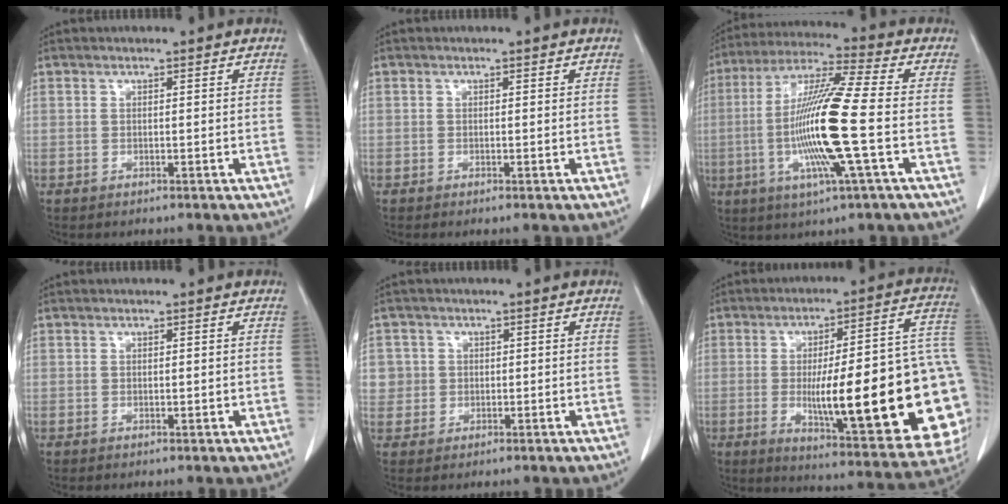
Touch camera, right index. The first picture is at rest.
{"total": 0.0}
{"total": 16.1, "force": [-2.7, -0.3, 15.9], "torque": [-0.317, -0.008, -0.062]}
{"total": 0.6, "force": [0.1, 0.3, 0.5], "torque": [-0.009, -0.002, 0.004]}
{"total": 3.6, "force": [0.6, 3.5, -0.1], "torque": [0.022, 0.007, 0.011]}
{"total": 29.5, "force": [-4.4, 4.6, 28.9], "torque": [-0.305, 0.003, -0.058]}